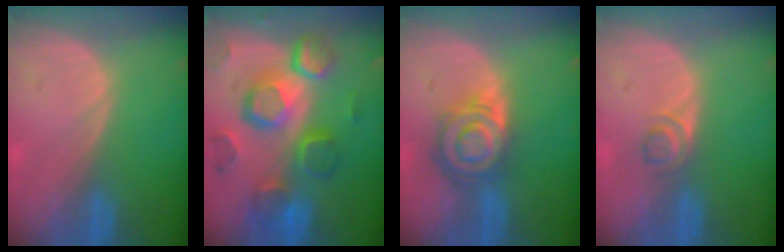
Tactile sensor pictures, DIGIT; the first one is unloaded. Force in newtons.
{"total": 12.3, "press": 10.6, "slide": 6.2}
{"total": 8.0, "press": 7.1, "slide": 3.7}
{"total": 2.3, "press": 2.1, "slide": 1.0}